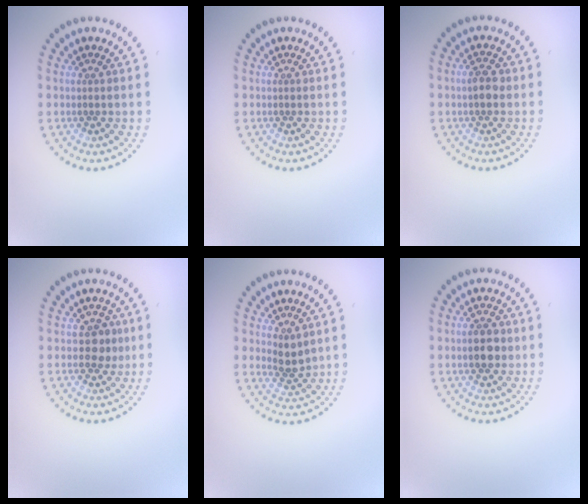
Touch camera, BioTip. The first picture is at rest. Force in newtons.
{"total": 0.0}
{"total": 1.9, "press": 1.9, "slide": 0.3}
{"total": 1.7, "press": 1.6, "slide": 0.7}
{"total": 1.8, "press": 1.5, "slide": 1.0}
{"total": 2.9, "press": 2.9, "slide": 0.1}